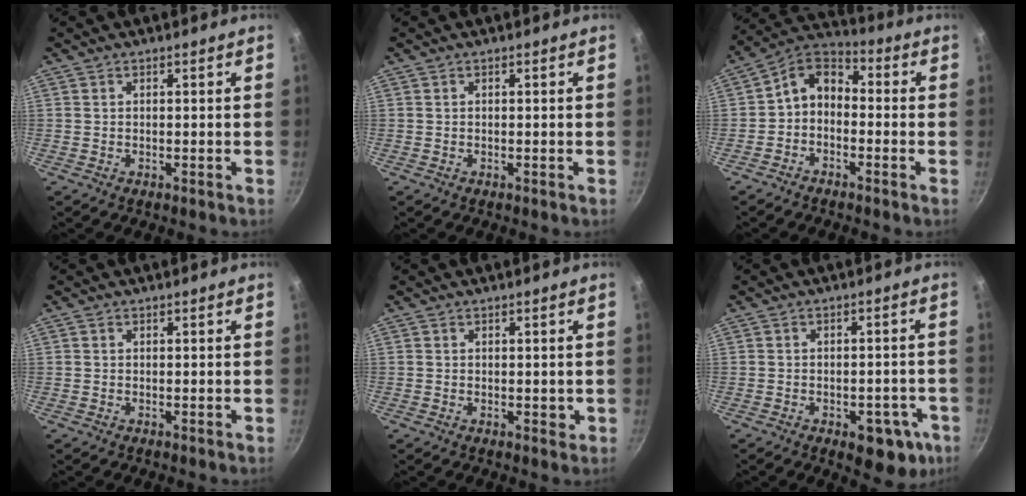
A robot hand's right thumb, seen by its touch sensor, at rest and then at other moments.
{"total": 0.0}
{"total": 7.7, "force": [-1.5, 5.5, 5.1], "torque": [-0.081, 0.046, -0.048]}
{"total": 0.0}
{"total": 1.5, "force": [0.0, 1.1, 0.9], "torque": [-0.009, -0.003, -0.001]}
{"total": 10.2, "force": [-4.3, 5.5, 7.4], "torque": [-0.049, 0.018, -0.048]}